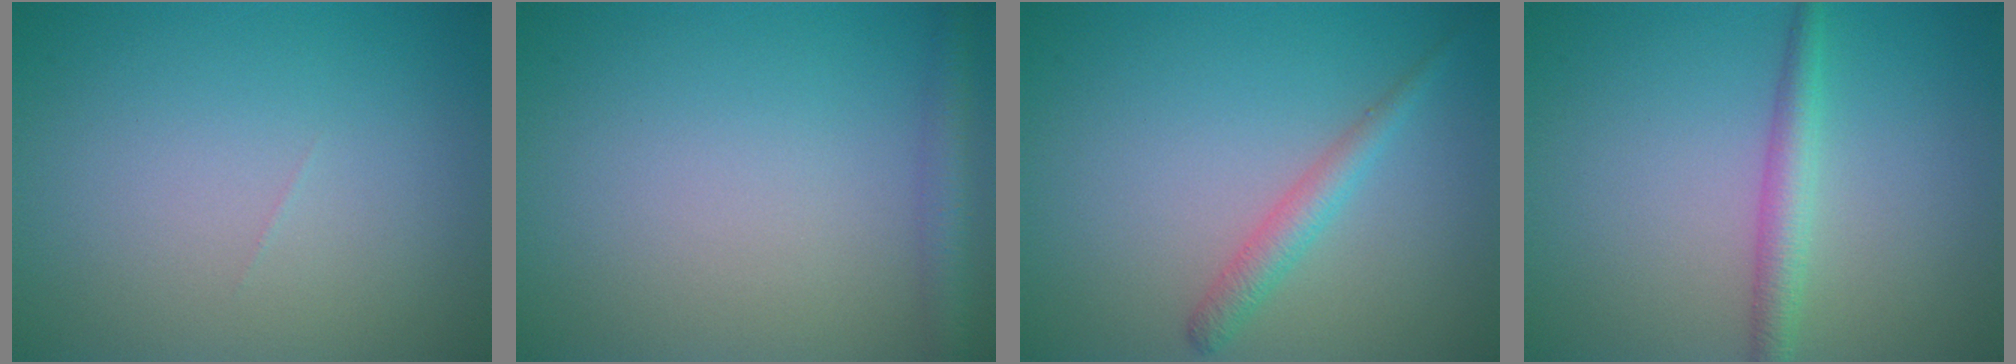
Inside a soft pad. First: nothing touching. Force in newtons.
{"total": 2.4, "press": 2.4, "slide": 0.1}
{"total": 2.0, "press": 2.0, "slide": 0.1}
{"total": 2.3, "press": 2.3, "slide": 0.1}